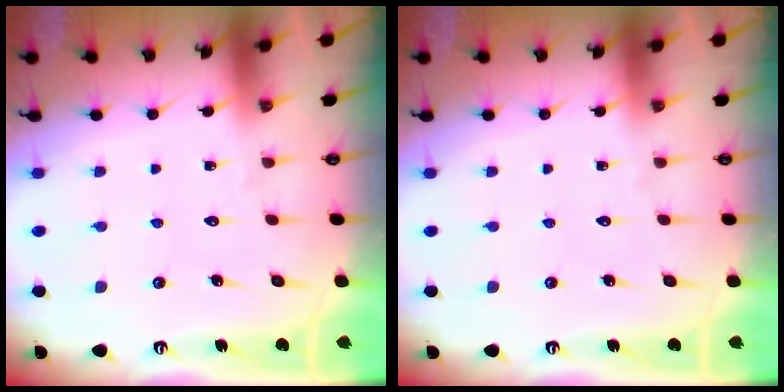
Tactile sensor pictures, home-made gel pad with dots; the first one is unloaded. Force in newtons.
{"total": 0.0}